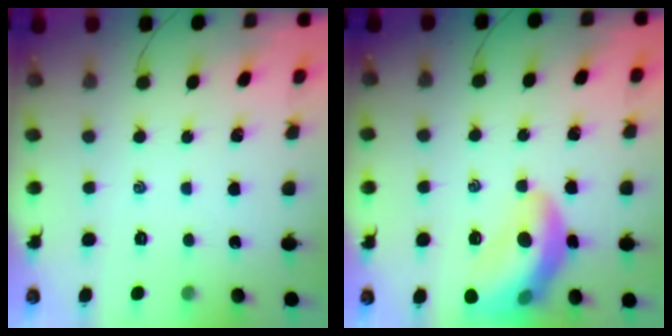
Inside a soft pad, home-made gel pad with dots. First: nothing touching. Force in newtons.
{"total": 16.2, "press": 15.9, "slide": 2.9}